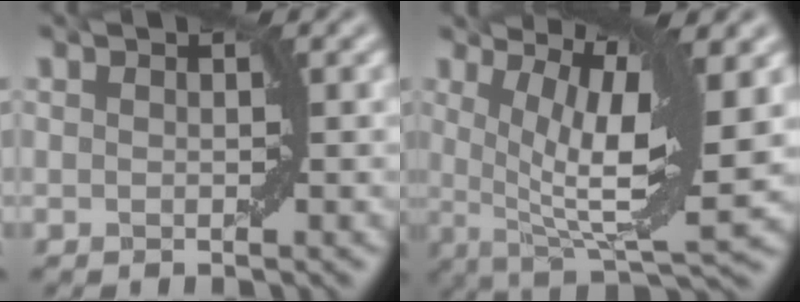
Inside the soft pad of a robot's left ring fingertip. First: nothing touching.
{"total": 9.1, "force": [1.4, 2.4, 8.7], "torque": [-0.150, 0.001, 0.034]}